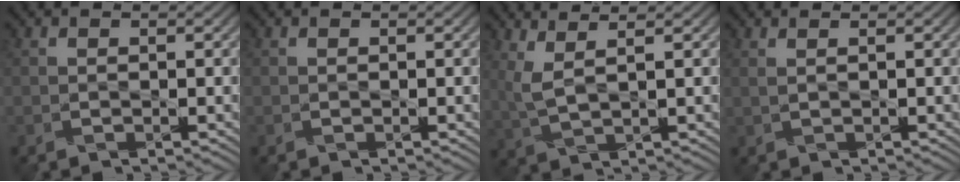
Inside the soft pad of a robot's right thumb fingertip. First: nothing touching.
{"total": 0.0}
{"total": 3.7, "force": [2.2, 0.8, 2.9], "torque": [-0.084, 0.007, 0.052]}
{"total": 1.0, "force": [0.9, -0.2, 0.4], "torque": [-0.012, -0.004, 0.012]}